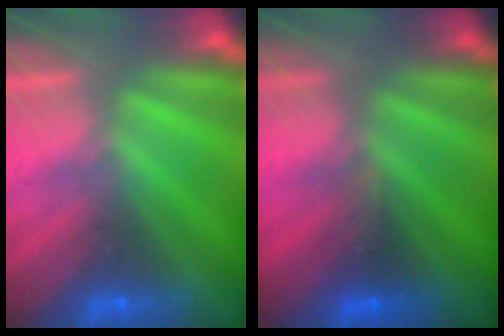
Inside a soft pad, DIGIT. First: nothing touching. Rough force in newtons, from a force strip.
{"total": 3.4}